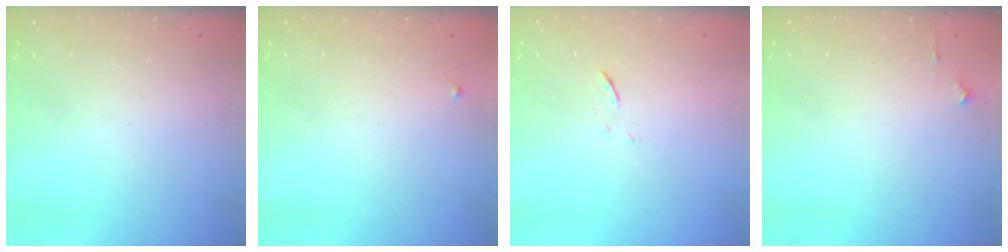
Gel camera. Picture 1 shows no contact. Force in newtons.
{"total": 2.4, "press": 2.3, "slide": 0.4}
{"total": 5.5, "press": 5.4, "slide": 0.7}
{"total": 2.7, "press": 2.6, "slide": 0.4}